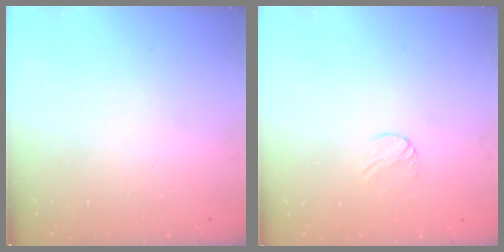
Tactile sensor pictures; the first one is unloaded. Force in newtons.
{"total": 4.0, "press": 4.0, "slide": 0.4}